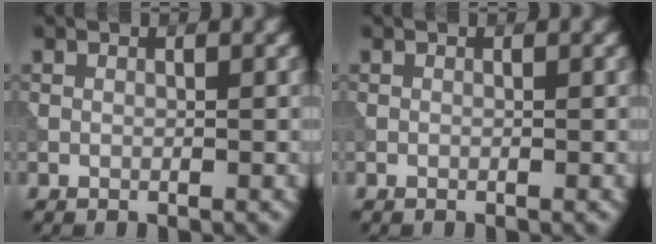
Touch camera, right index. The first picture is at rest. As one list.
[{"total": 0.0}]